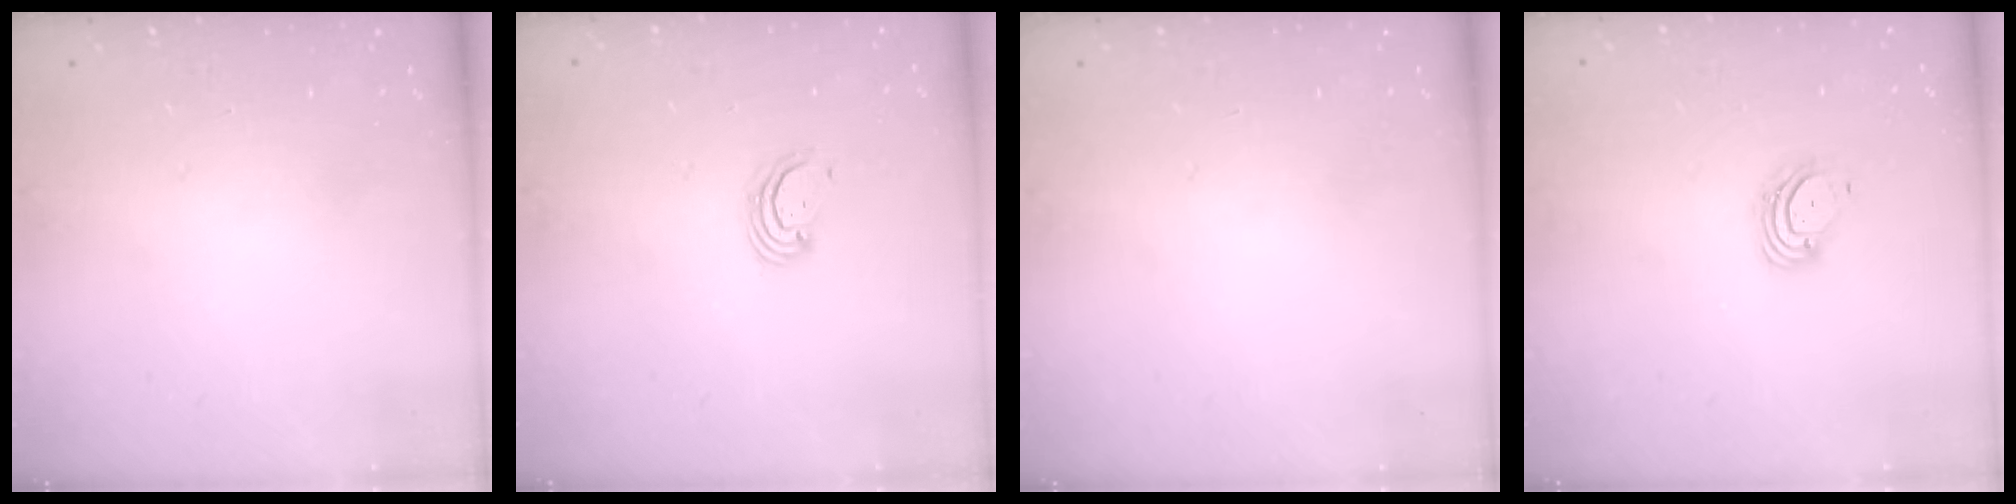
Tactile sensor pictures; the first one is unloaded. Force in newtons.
{"total": 2.8, "press": 2.8, "slide": 0.3}
{"total": 0.0}
{"total": 3.4, "press": 3.4, "slide": 0.3}